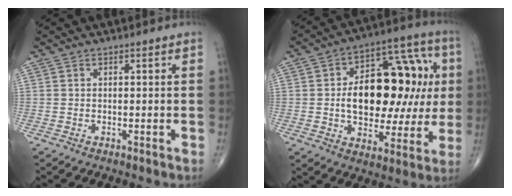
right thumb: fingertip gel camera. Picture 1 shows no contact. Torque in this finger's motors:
{"motor_torque": [1.58, 2.72, 1.90, 0.15, 0.15]}